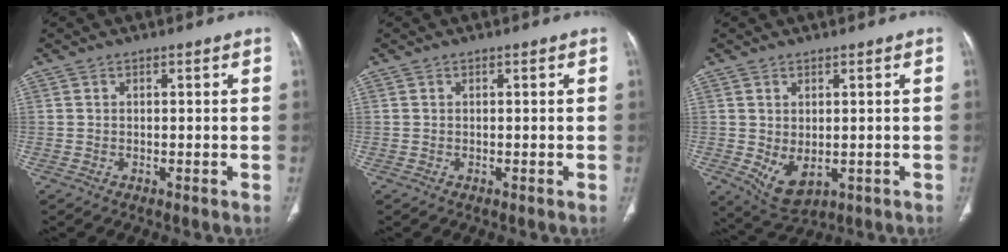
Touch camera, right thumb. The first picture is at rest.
{"total": 0.0}
{"total": 6.1, "force": [-0.9, 3.5, 4.9], "torque": [-0.078, -0.006, 0.006]}